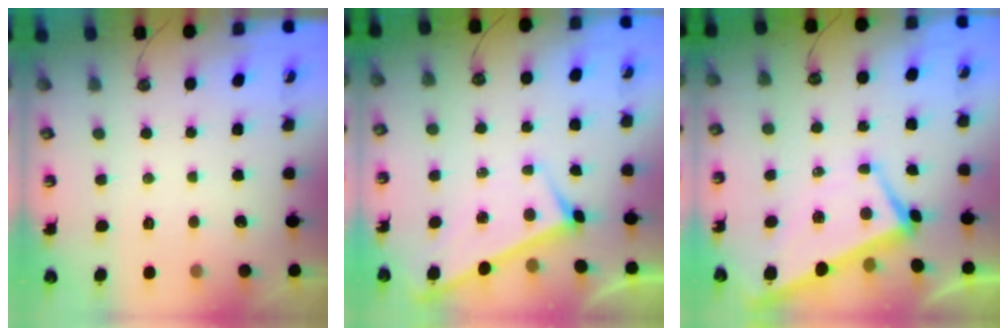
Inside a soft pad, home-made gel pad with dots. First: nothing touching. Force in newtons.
{"total": 3.2, "press": 3.2, "slide": 0.3}
{"total": 1.9, "press": 1.7, "slide": 0.8}